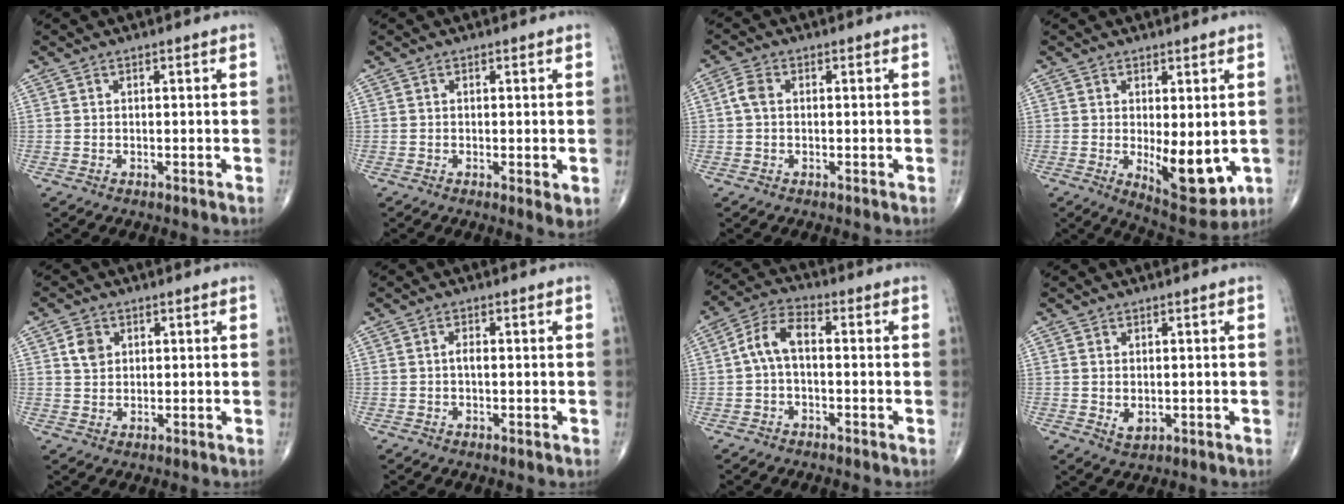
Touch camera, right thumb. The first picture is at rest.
{"total": 2.3, "force": [-0.4, 0.6, 2.2], "torque": [-0.036, -0.009, -0.008]}
{"total": 2.7, "force": [0.1, 1.8, 2.0], "torque": [-0.043, 0.007, -0.004]}
{"total": 10.7, "force": [-1.6, 4.5, 9.6], "torque": [-0.113, -0.026, -0.007]}
{"total": 3.6, "force": [1.2, 2.9, 1.8], "torque": [-0.020, -0.004, 0.022]}
{"total": 1.5, "force": [-0.1, 0.6, 1.3], "torque": [-0.022, 0.001, -0.004]}
{"total": 6.6, "force": [-0.3, 3.4, 5.6], "torque": [-0.108, 0.027, -0.018]}
{"total": 2.5, "force": [-0.1, 1.6, 1.9], "torque": [-0.031, -0.006, 0.004]}